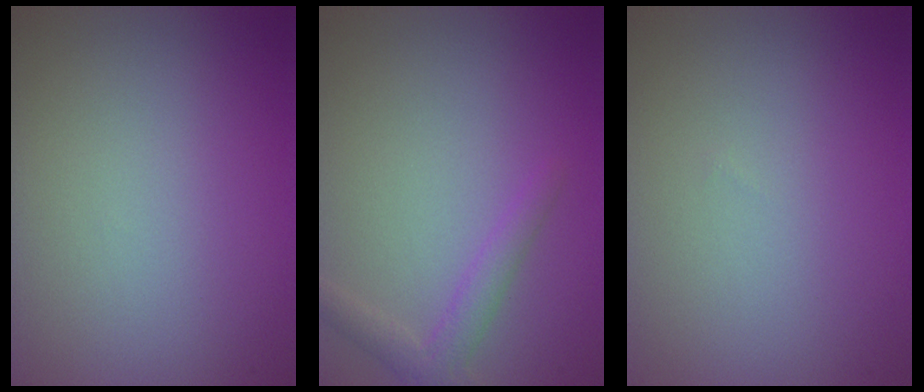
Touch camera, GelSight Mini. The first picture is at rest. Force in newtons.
{"total": 2.1, "press": 2.1, "slide": 0.1}
{"total": 0.0}